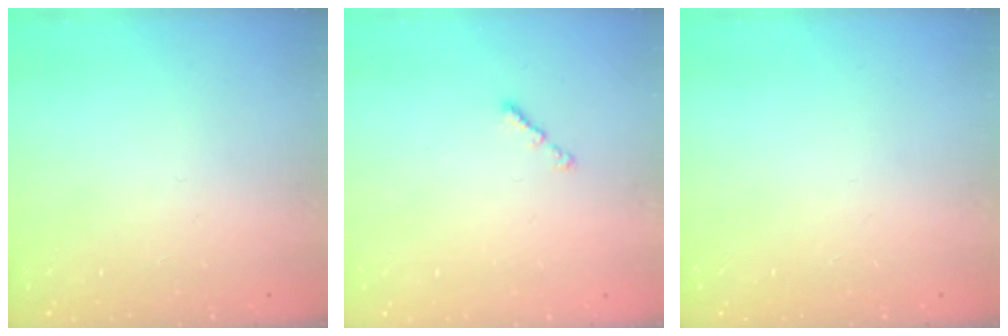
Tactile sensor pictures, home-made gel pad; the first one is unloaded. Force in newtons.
{"total": 1.1, "press": 1.0, "slide": 0.4}
{"total": 0.0}